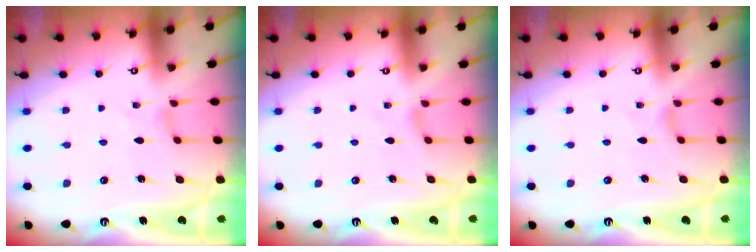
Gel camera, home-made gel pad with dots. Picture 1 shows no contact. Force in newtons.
{"total": 0.9, "press": 0.8, "slide": 0.4}
{"total": 0.5, "press": 0.5, "slide": 0.2}